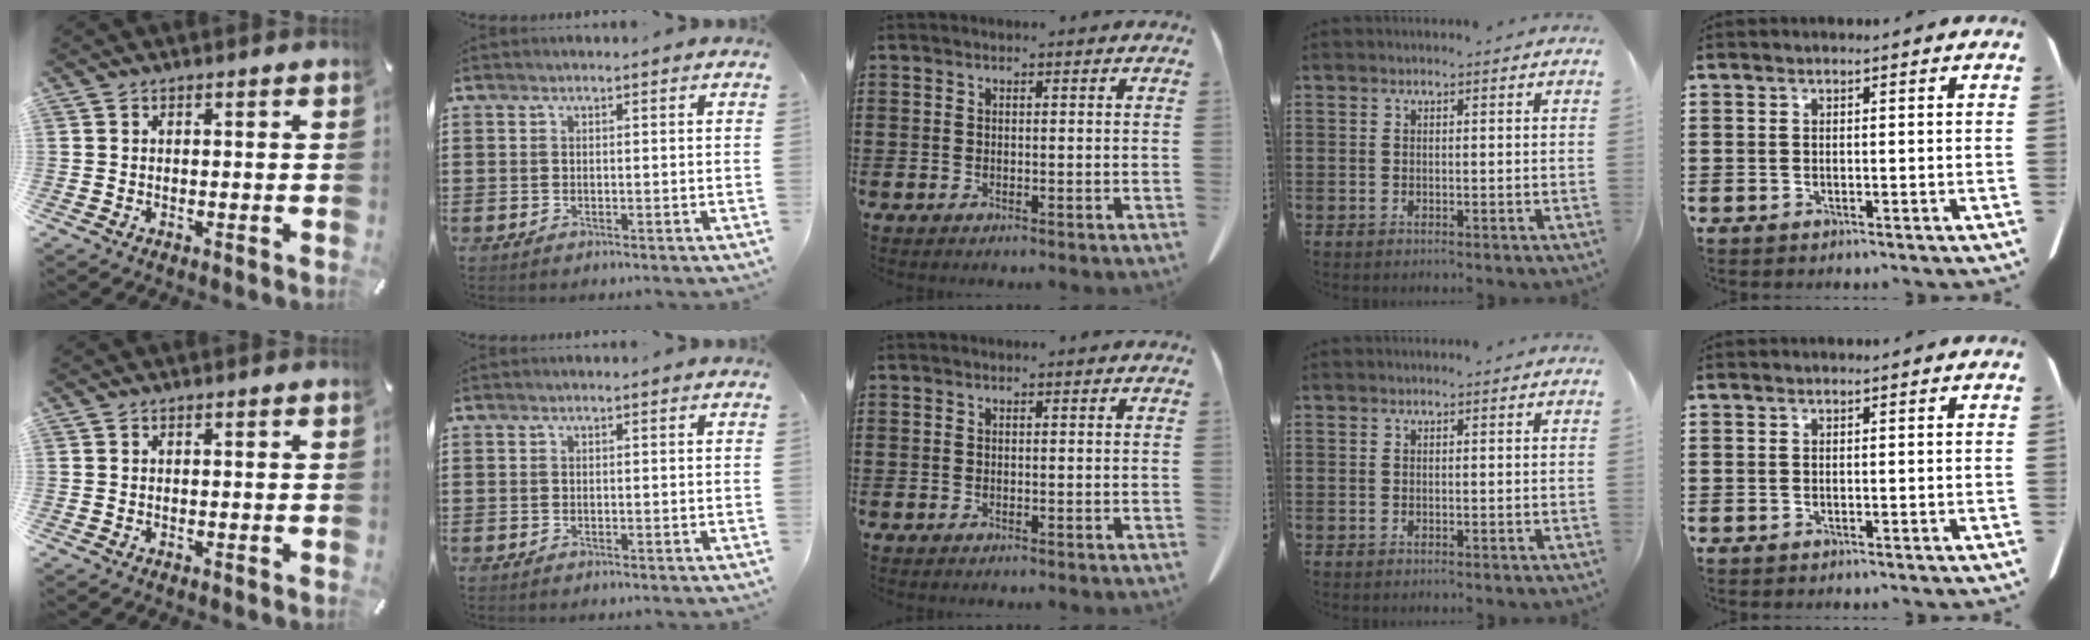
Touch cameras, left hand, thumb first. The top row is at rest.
{}